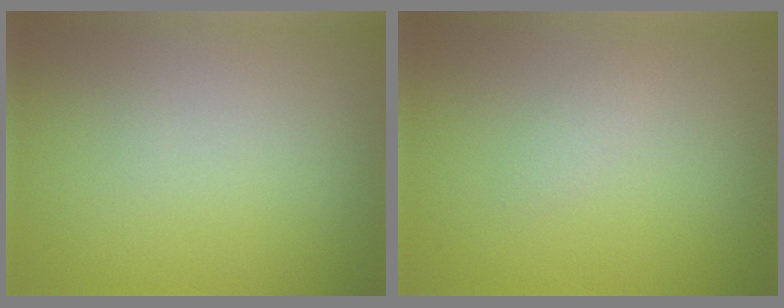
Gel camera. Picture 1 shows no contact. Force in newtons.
{"total": 0.8, "press": 0.8, "slide": 0.1}